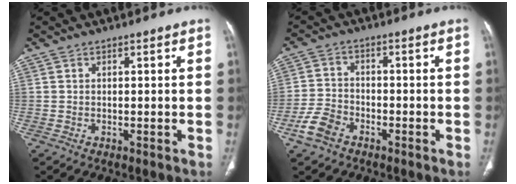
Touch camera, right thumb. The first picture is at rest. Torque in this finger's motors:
{"motor_torque": [2.80, 1.65, 0.40, -0.79, 0.04]}